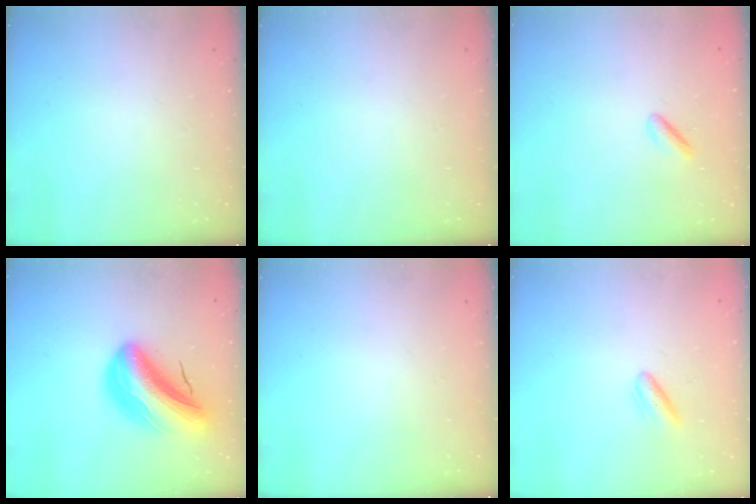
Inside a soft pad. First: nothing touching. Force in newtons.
{"total": 0.0}
{"total": 1.5, "press": 1.2, "slide": 0.8}
{"total": 15.2, "press": 14.6, "slide": 4.3}
{"total": 0.0}
{"total": 4.2, "press": 3.9, "slide": 1.6}